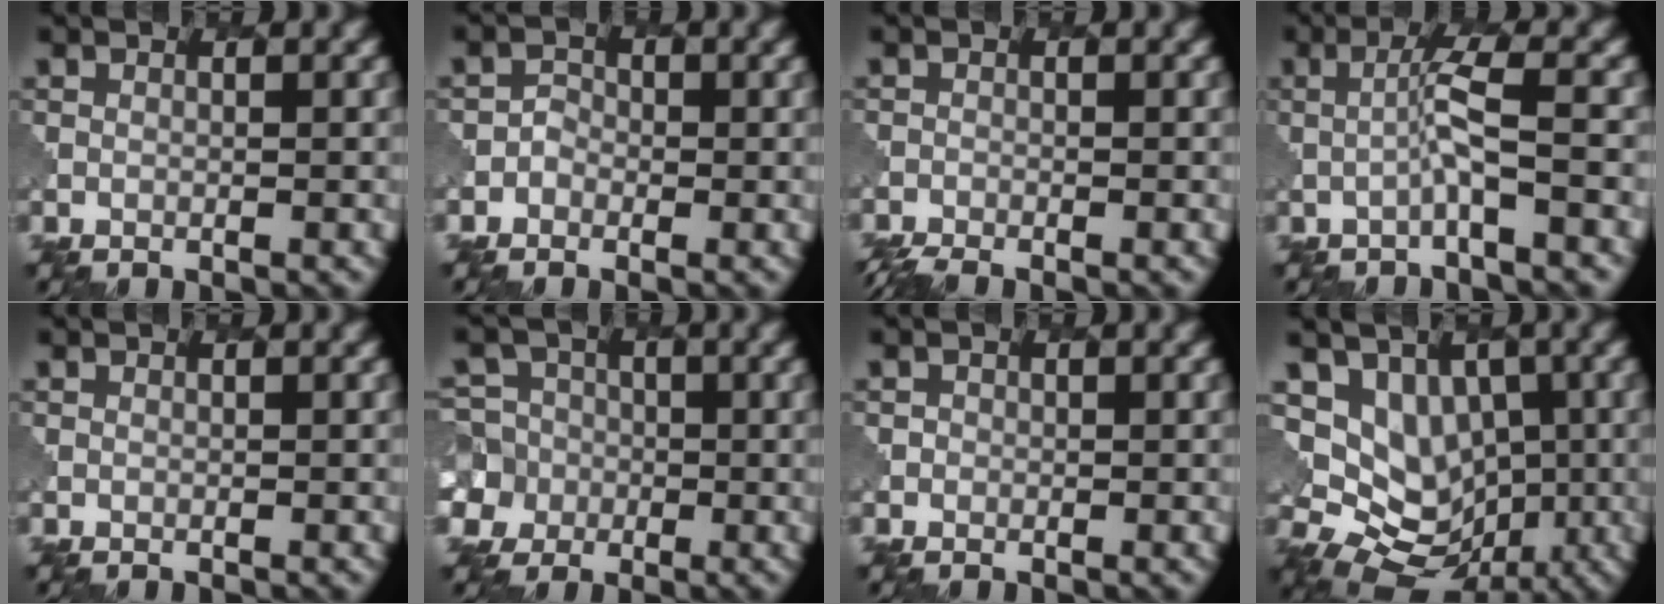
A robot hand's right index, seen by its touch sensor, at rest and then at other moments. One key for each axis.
{"total": 1.0, "fx": -0.5, "fy": 0.9, "fz": 0.0, "tx": 0.003, "ty": 0.003, "tz": -0.013}
{"total": 3.1, "fx": -2.9, "fy": 0.3, "fz": 1.1, "tx": -0.023, "ty": -0.016, "tz": -0.053}
{"total": 2.6, "fx": -0.5, "fy": 0.0, "fz": 2.5, "tx": -0.049, "ty": 0.009, "tz": -0.017}
{"total": 0.0}
{"total": 8.1, "fx": -1.5, "fy": 7.7, "fz": 1.7, "tx": -0.052, "ty": 0.004, "tz": -0.059}
{"total": 0.6, "fx": -0.1, "fy": 0.6, "fz": -0.1, "tx": 0.005, "ty": -0.001, "tz": -0.001}
{"total": 7.7, "fx": 0.5, "fy": 6.4, "fz": 4.3, "tx": -0.055, "ty": -0.014, "tz": 0.005}